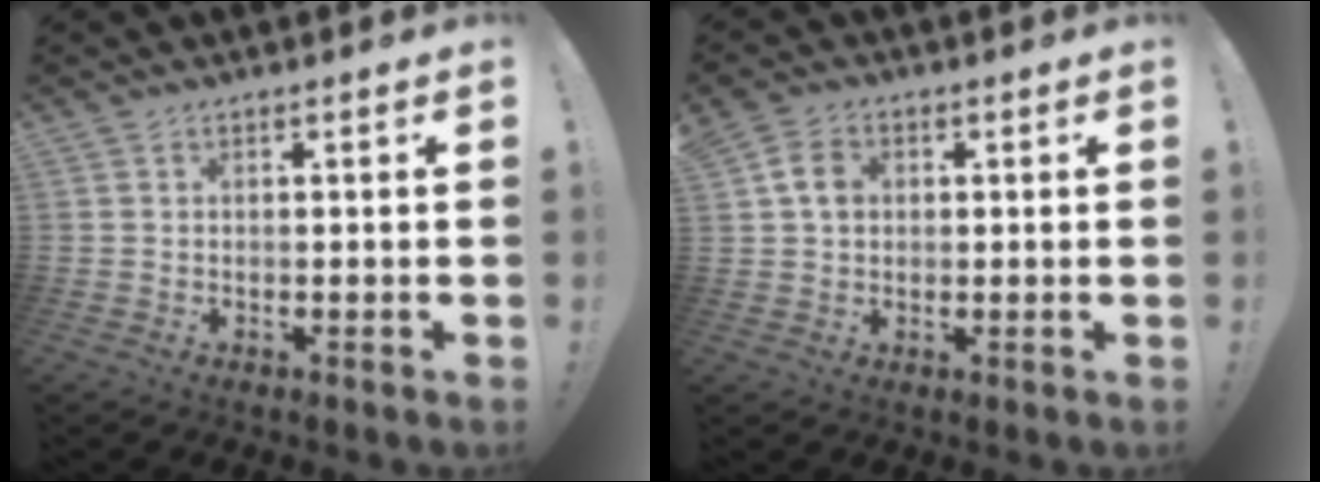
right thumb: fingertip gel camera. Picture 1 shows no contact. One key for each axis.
{"total": 6.0, "fx": 1.3, "fy": 4.7, "fz": 3.5, "tx": -0.049, "ty": 0.008, "tz": 0.026}